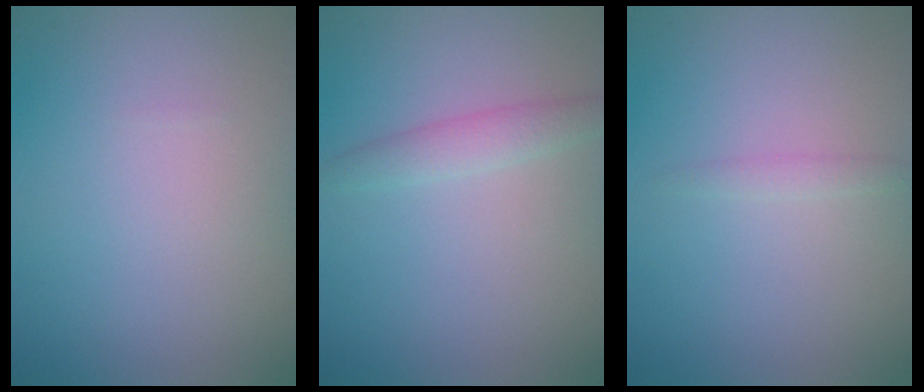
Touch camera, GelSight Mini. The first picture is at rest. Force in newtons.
{"total": 1.8, "press": 1.8, "slide": 0.1}
{"total": 0.8, "press": 0.8, "slide": 0.0}